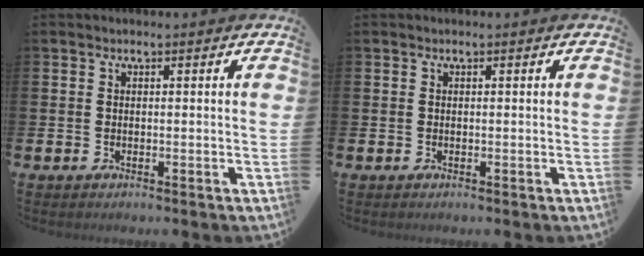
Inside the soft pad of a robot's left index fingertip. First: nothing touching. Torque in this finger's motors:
{"motor_torque": [0.00, 0.00, 0.00, 0.00]}